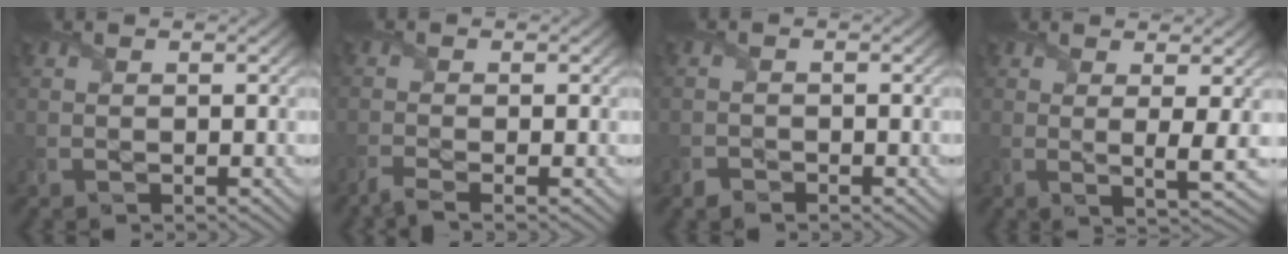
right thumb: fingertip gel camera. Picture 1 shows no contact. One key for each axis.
{"total": 2.1, "fx": -1.5, "fy": 0.3, "fz": 1.4, "tx": -0.025, "ty": -0.001, "tz": -0.042}
{"total": 1.2, "fx": -1.1, "fy": 0.6, "fz": 0.0, "tx": 0.000, "ty": -0.001, "tz": -0.023}
{"total": 4.1, "fx": 0.9, "fy": 0.6, "fz": 4.0, "tx": -0.079, "ty": -0.005, "tz": 0.017}